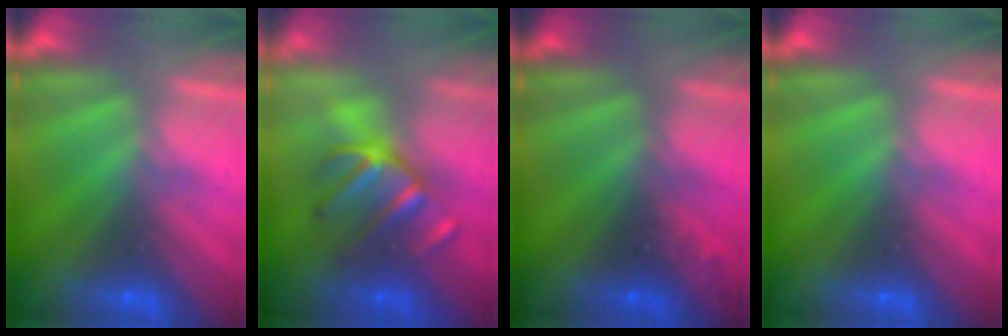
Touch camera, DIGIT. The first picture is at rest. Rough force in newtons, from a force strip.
{"total": 2.8}
{"total": 2.4}
{"total": 0.0}